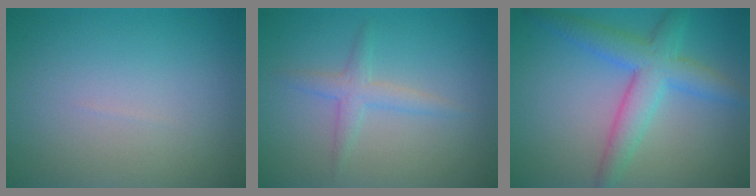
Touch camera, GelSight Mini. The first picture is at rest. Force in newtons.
{"total": 2.0, "press": 2.0, "slide": 0.1}
{"total": 5.1, "press": 5.1, "slide": 0.1}